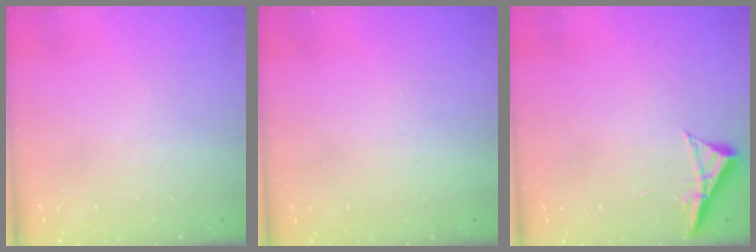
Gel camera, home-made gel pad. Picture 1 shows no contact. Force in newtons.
{"total": 1.5, "press": 1.5, "slide": 0.1}
{"total": 5.4, "press": 5.4, "slide": 0.7}